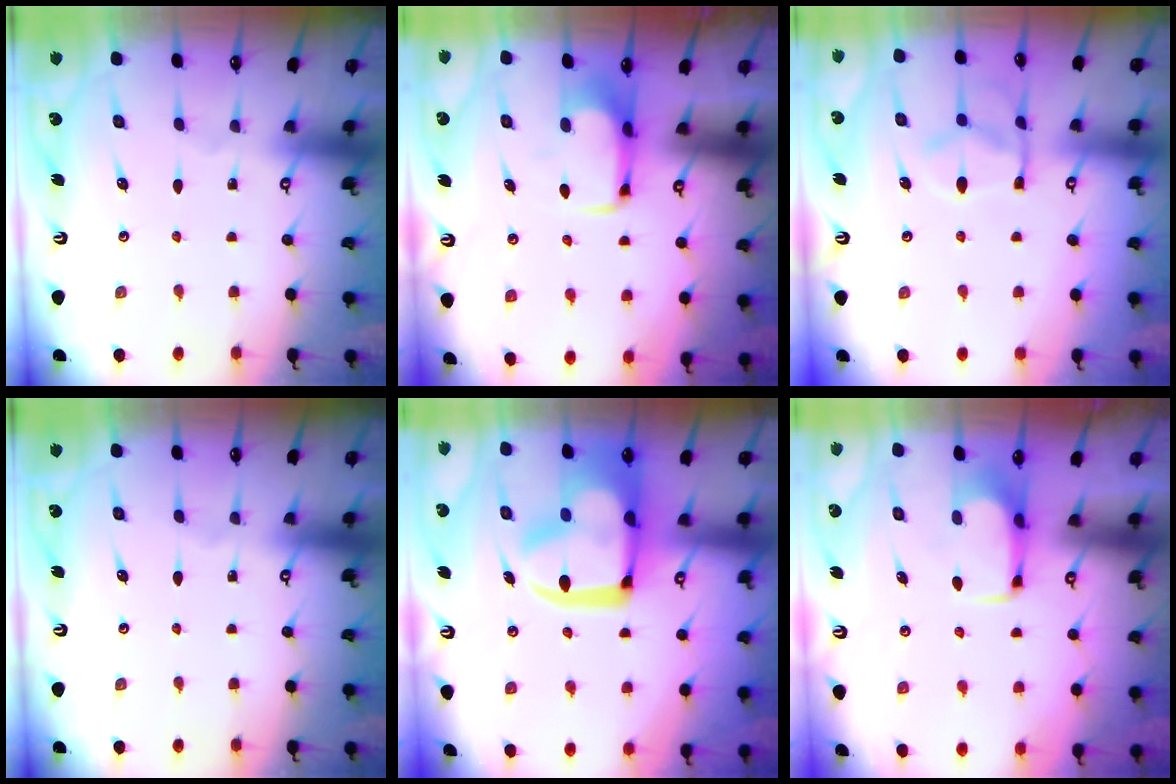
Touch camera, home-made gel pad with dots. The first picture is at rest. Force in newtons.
{"total": 4.8, "press": 4.7, "slide": 1.2}
{"total": 12.2, "press": 12.1, "slide": 1.3}
{"total": 0.0}
{"total": 17.7, "press": 17.6, "slide": 2.0}
{"total": 1.8, "press": 1.8, "slide": 0.1}